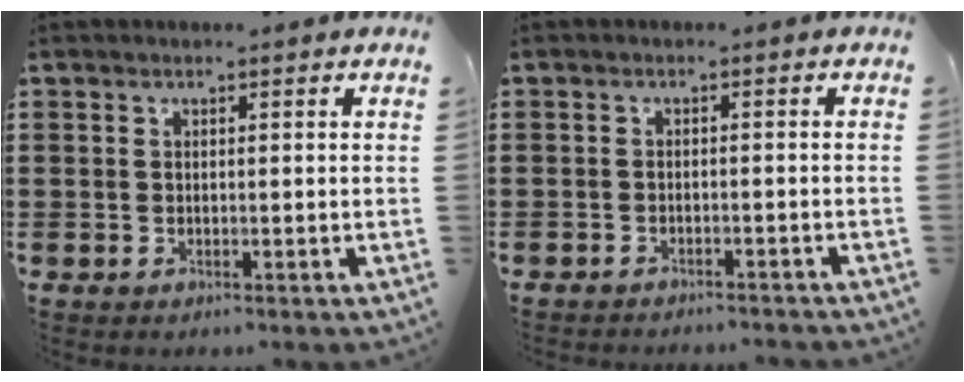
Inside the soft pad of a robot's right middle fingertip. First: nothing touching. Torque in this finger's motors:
{"motor_torque": [1.15, -0.99, 0.68, 0.17]}